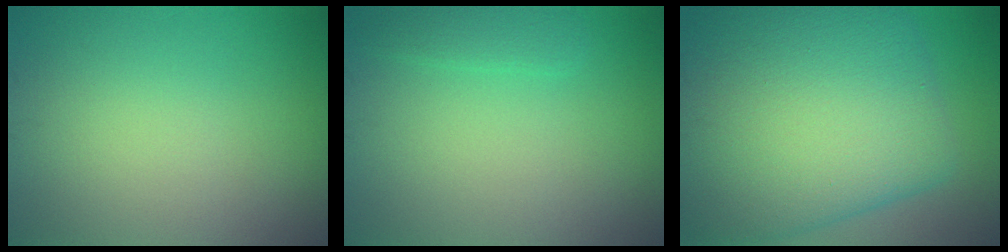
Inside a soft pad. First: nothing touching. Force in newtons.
{"total": 1.4, "press": 1.4, "slide": 0.1}
{"total": 14.5, "press": 14.5, "slide": 0.4}